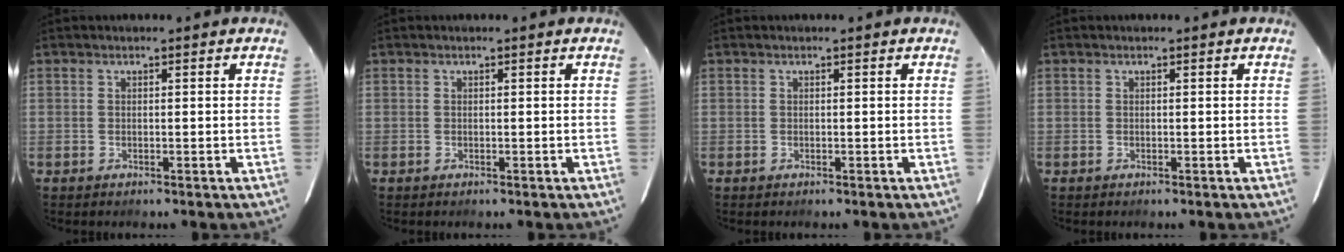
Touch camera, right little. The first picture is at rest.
{"total": 0.0}
{"total": 0.0}
{"total": 0.0}